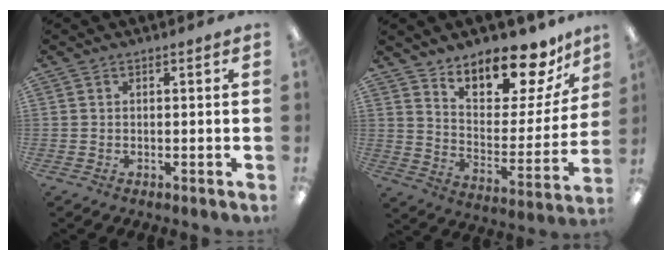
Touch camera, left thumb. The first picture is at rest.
{"total": 16.3, "force": [13.8, 5.7, 6.4], "torque": [-0.101, -0.110, 0.239]}